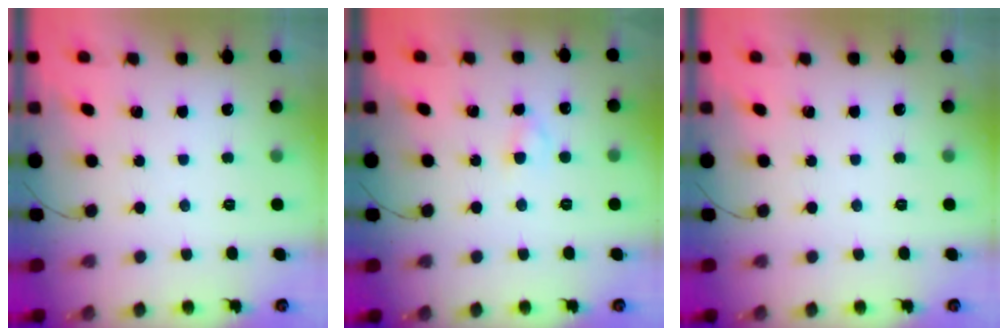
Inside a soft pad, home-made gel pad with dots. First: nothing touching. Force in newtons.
{"total": 2.1, "press": 1.9, "slide": 0.9}
{"total": 0.0}